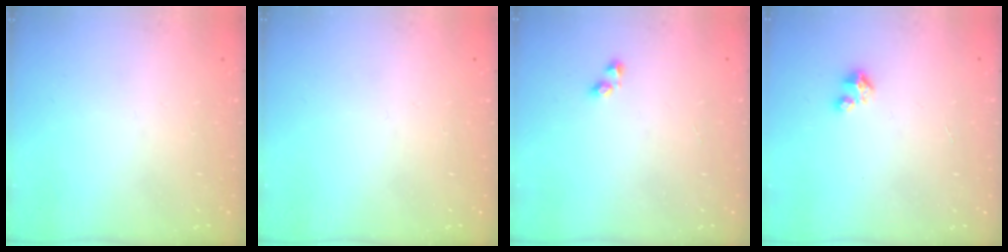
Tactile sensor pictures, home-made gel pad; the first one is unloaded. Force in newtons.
{"total": 0.0}
{"total": 2.4, "press": 2.1, "slide": 1.2}
{"total": 2.3, "press": 2.3, "slide": 0.3}